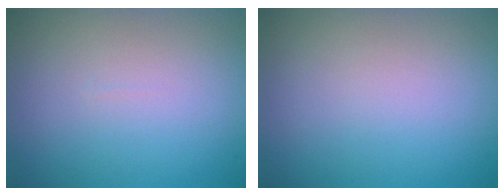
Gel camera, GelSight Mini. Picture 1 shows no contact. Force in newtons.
{"total": 0.0}